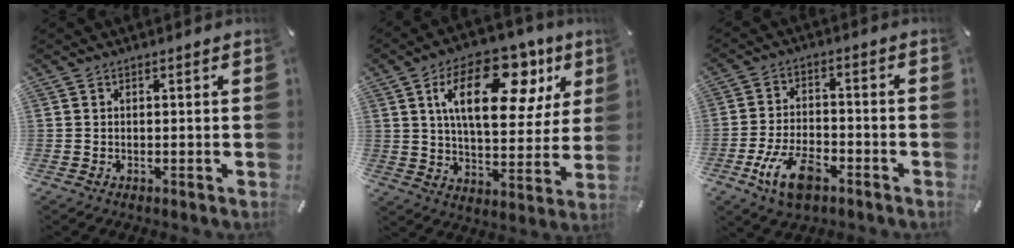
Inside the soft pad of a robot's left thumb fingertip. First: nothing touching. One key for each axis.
{"total": 21.5, "fx": 9.2, "fy": 11.1, "fz": 15.9, "tx": -0.246, "ty": -0.026, "tz": 0.149}
{"total": 10.9, "fx": -5.5, "fy": 5.6, "fz": 7.6, "tx": -0.163, "ty": 0.015, "tz": -0.101}